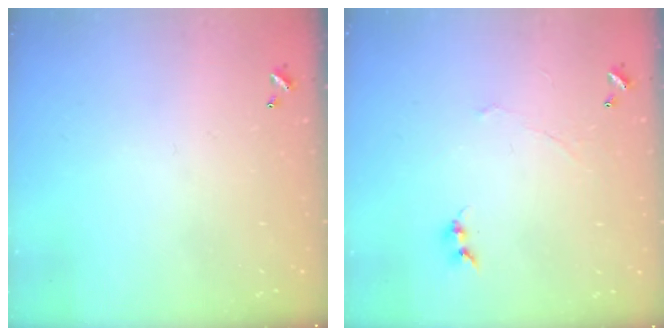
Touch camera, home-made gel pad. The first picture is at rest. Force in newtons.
{"total": 0.7, "press": 0.5, "slide": 0.5}